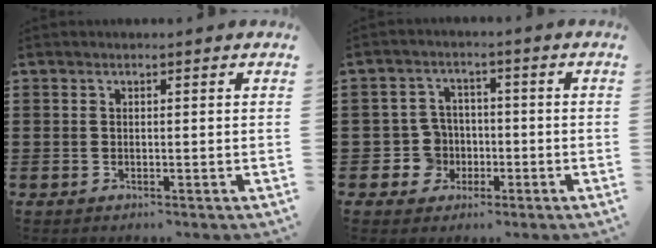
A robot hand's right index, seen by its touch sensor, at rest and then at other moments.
{"total": 5.4, "force": [-1.3, 5.0, 1.6], "torque": [-0.054, 0.012, -0.025]}